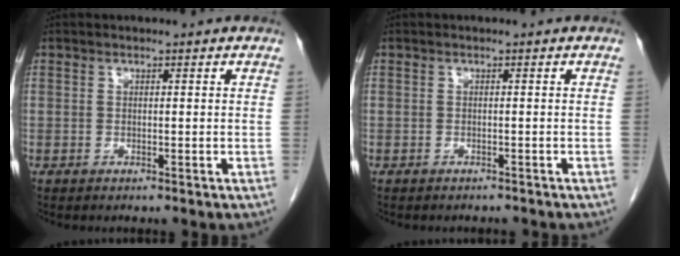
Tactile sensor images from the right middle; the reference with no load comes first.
{"total": 2.2, "force": [-2.0, 0.8, 0.5], "torque": [-0.013, -0.003, -0.024]}